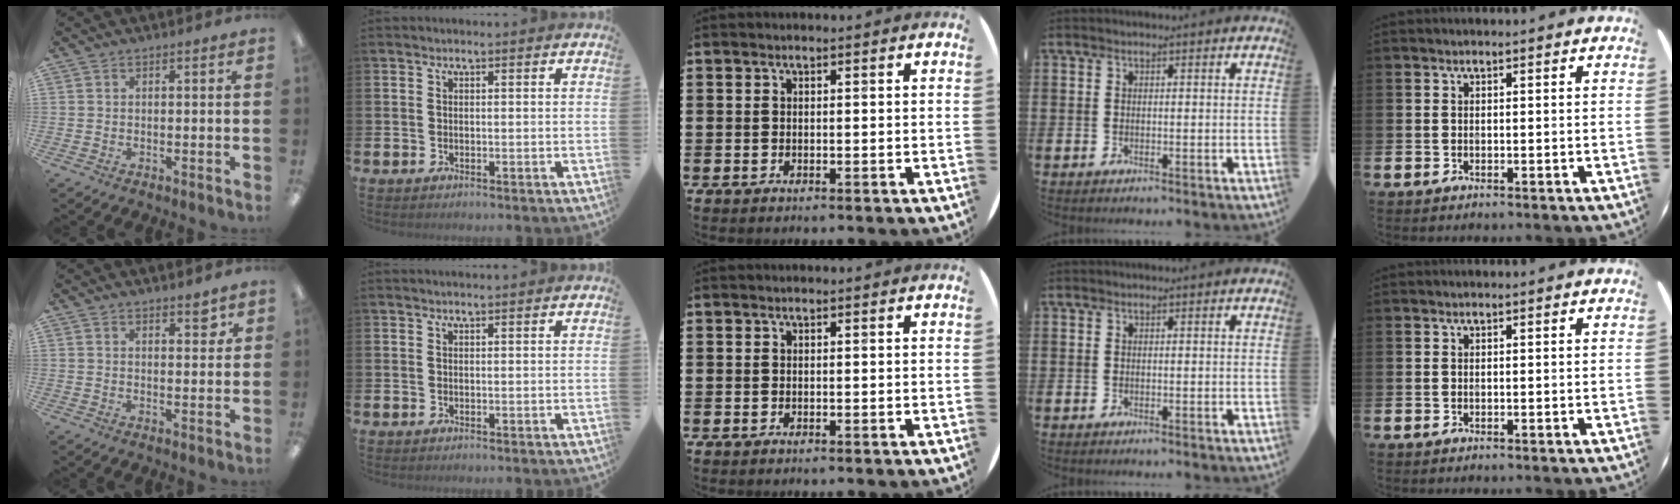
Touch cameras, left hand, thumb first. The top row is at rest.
{"thumb": {"total": 3.1, "force": [2.4, 1.2, 1.5], "torque": [-0.008, -0.013, 0.038]}, "index": {"total": 0.7, "force": [0.7, -0.1, 0.0], "torque": [0.000, 0.000, 0.012]}}